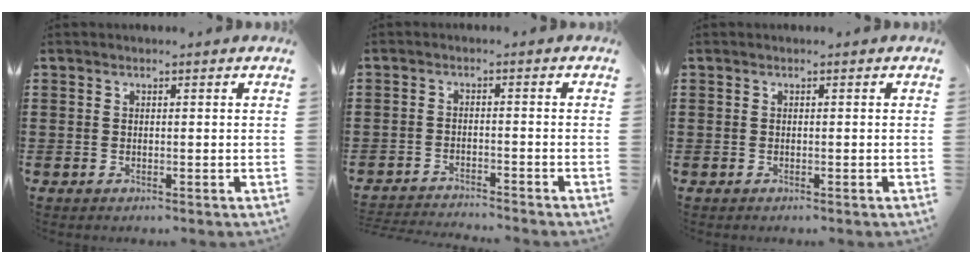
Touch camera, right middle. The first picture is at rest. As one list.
[{"total": 2.5, "force": [-2.5, -0.1, 0.2], "torque": [-0.008, -0.003, -0.053]}, {"total": 0.0}]